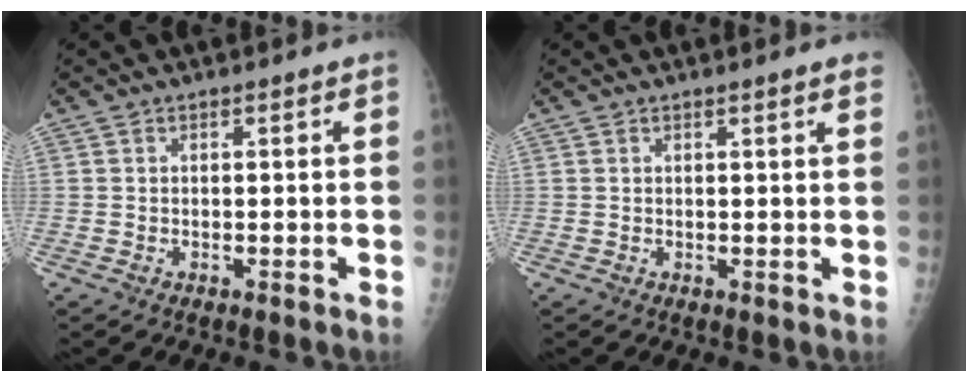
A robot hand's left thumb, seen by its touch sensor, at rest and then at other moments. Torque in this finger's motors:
{"motor_torque": [-0.44, -0.12, -0.41, 0.02, 0.03]}